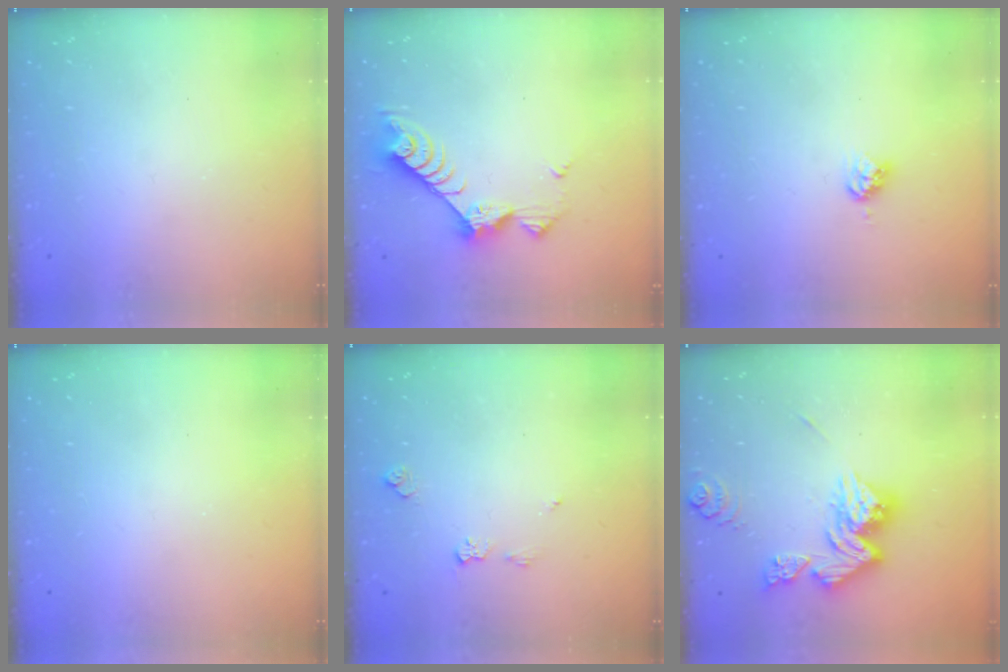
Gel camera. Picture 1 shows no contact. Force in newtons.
{"total": 8.4, "press": 8.3, "slide": 0.7}
{"total": 4.4, "press": 4.3, "slide": 0.6}
{"total": 0.0}
{"total": 5.9, "press": 5.9, "slide": 0.8}
{"total": 14.6, "press": 14.5, "slide": 1.5}